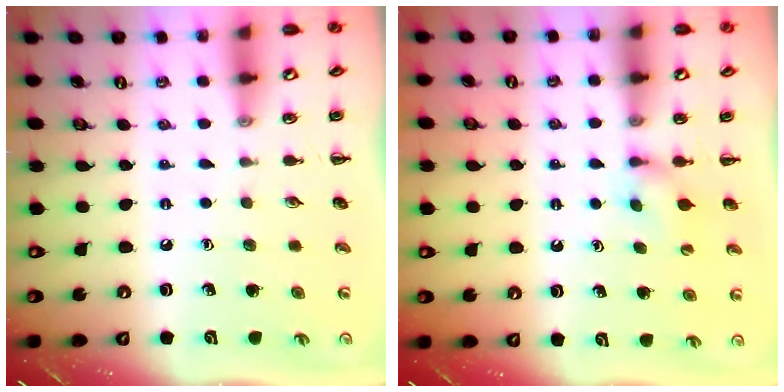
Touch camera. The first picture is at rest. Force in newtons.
{"total": 3.7, "press": 3.5, "slide": 1.2}